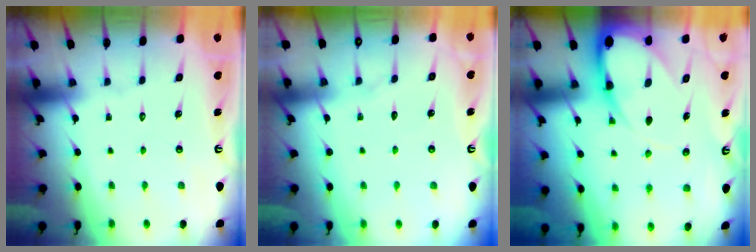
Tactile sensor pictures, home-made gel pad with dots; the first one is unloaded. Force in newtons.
{"total": 5.4, "press": 5.4, "slide": 0.8}
{"total": 12.3, "press": 12.2, "slide": 1.3}